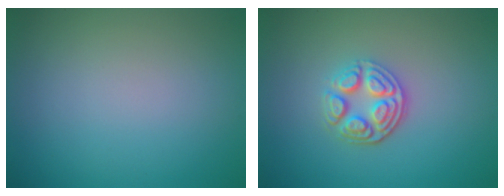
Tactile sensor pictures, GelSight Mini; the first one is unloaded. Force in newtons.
{"total": 3.7, "press": 3.1, "slide": 2.2}